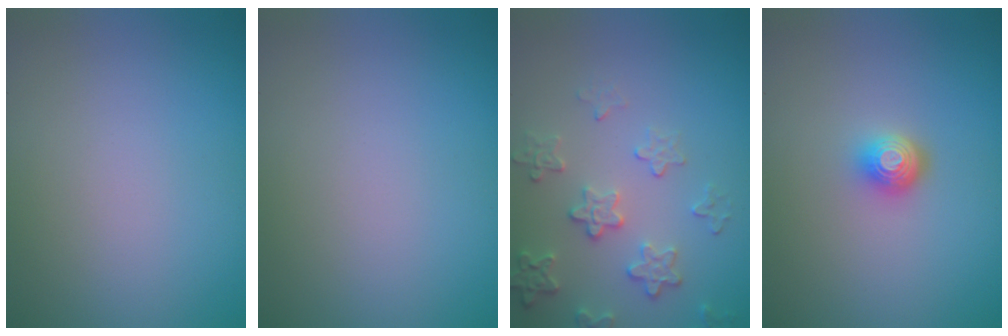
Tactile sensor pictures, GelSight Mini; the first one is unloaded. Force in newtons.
{"total": 0.0}
{"total": 3.1, "press": 2.9, "slide": 1.2}
{"total": 2.0, "press": 1.5, "slide": 1.4}